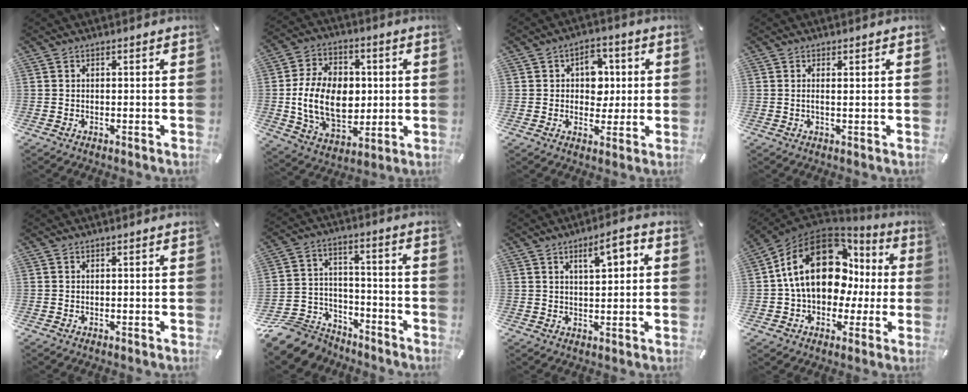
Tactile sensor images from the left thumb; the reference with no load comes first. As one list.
[{"total": 16.8, "force": [-0.4, 12.1, 11.6], "torque": [-0.231, 0.012, -0.004]}, {"total": 8.0, "force": [1.1, 6.6, 4.4], "torque": [-0.051, 0.002, 0.013]}, {"total": 1.5, "force": [0.1, 0.1, 1.5], "torque": [-0.028, -0.005, 0.003]}, {"total": 0.0}, {"total": 12.0, "force": [-8.8, 7.4, 3.4], "torque": [-0.066, 0.052, -0.160]}, {"total": 6.7, "force": [2.7, 2.3, 5.6], "torque": [-0.082, -0.005, 0.038]}, {"total": 21.9, "force": [4.1, 15.4, 15.0], "torque": [-0.275, -0.011, 0.071]}]